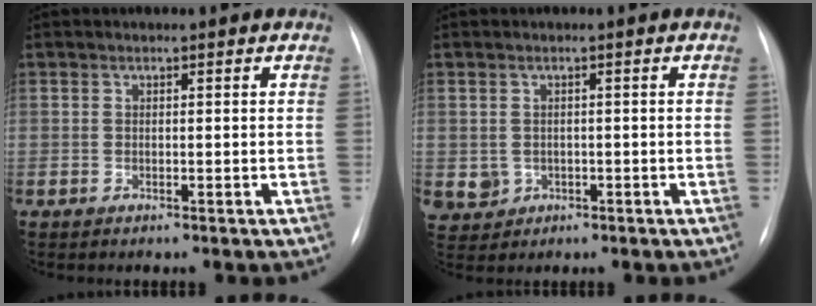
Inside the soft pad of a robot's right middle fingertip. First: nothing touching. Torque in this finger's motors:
{"motor_torque": [0.12, -0.08, 0.09, 0.00]}